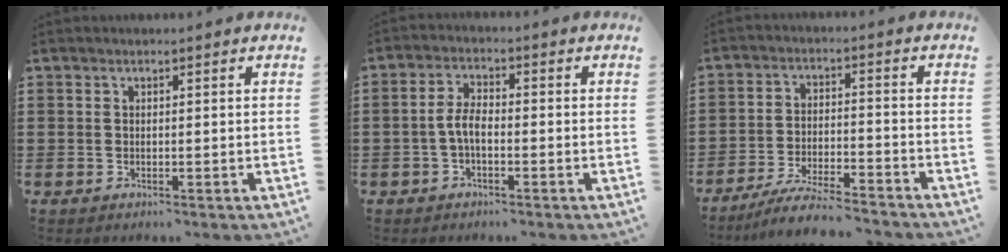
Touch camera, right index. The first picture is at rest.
{"total": 3.9, "force": [-1.1, 1.6, 3.4], "torque": [-0.083, 0.000, -0.028]}
{"total": 6.1, "force": [-5.8, -0.1, 2.0], "torque": [-0.046, -0.008, -0.112]}